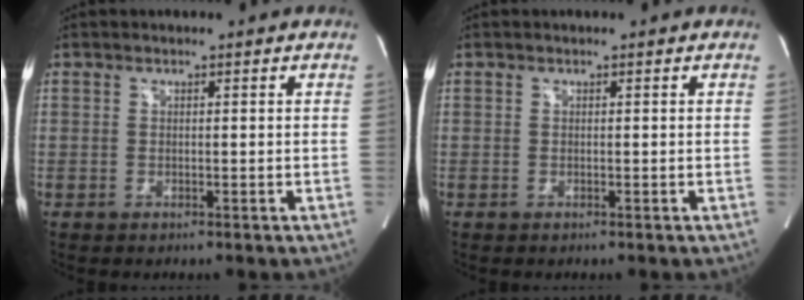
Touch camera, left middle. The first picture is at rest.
{"total": 0.0}